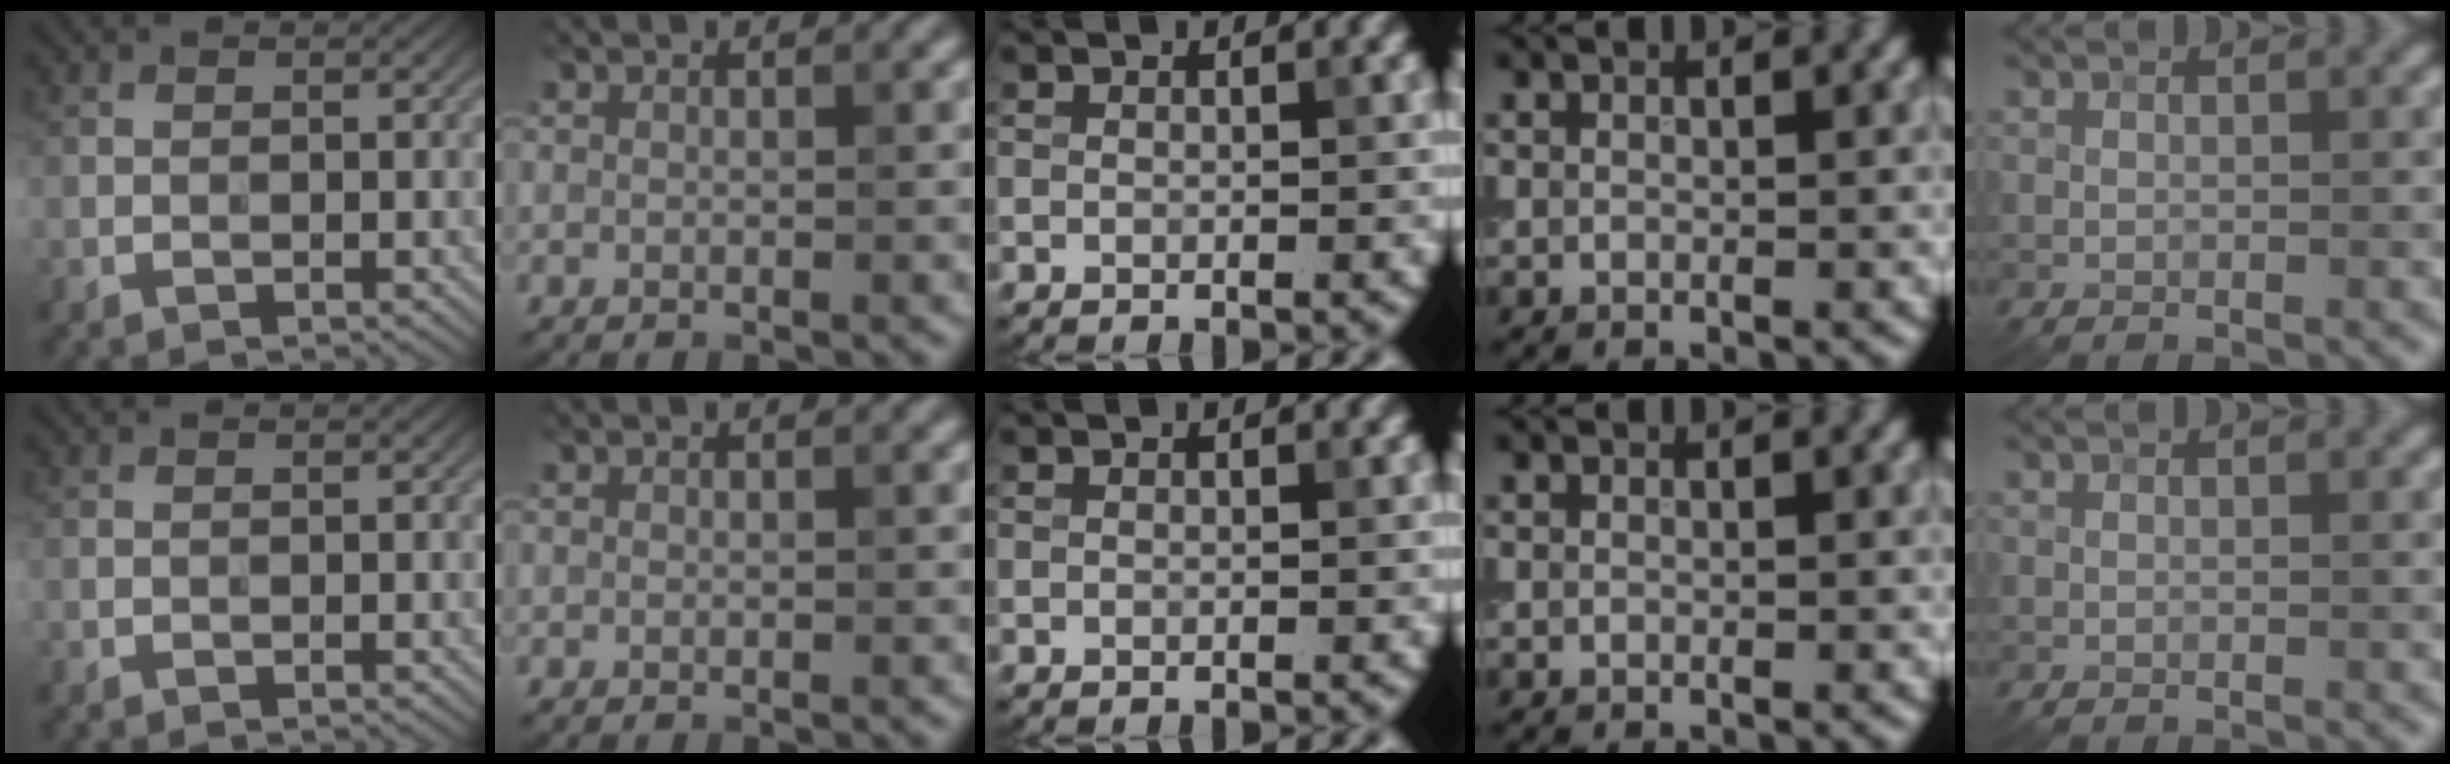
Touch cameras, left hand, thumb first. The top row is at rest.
{}